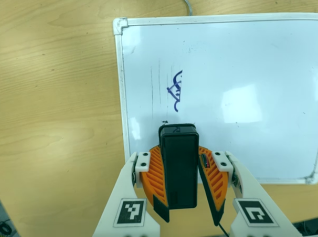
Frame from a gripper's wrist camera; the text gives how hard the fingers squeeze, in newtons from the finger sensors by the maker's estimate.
{"total": 9.1, "left": 9.3, "right": 8.8}